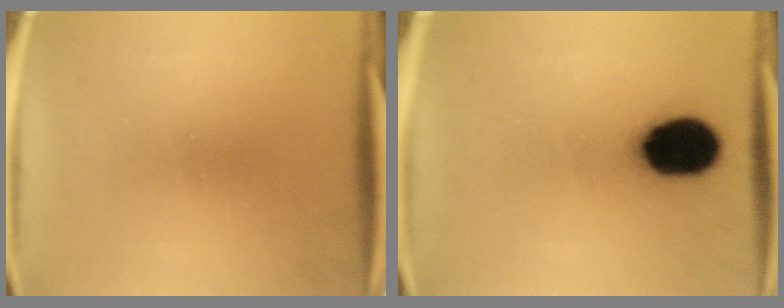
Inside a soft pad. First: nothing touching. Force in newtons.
{"total": 15.6}